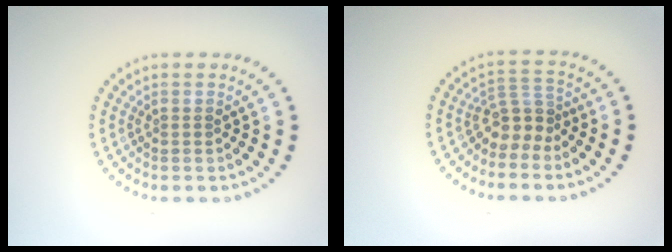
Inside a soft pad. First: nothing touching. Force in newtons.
{"total": 2.9, "press": 2.1, "slide": 2.1}